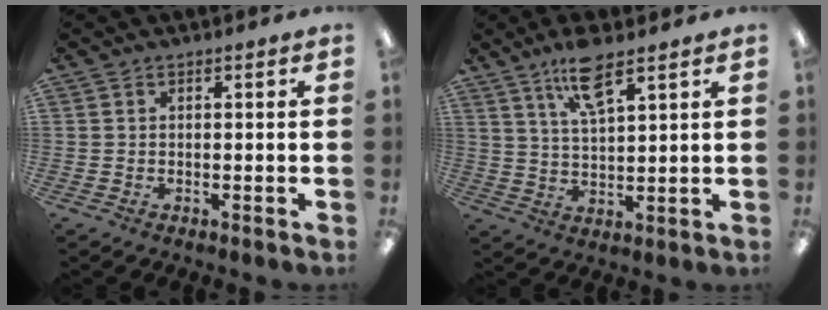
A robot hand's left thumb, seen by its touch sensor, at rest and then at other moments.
{"total": 9.2, "force": [6.5, 2.7, 6.0], "torque": [-0.116, -0.019, 0.113]}